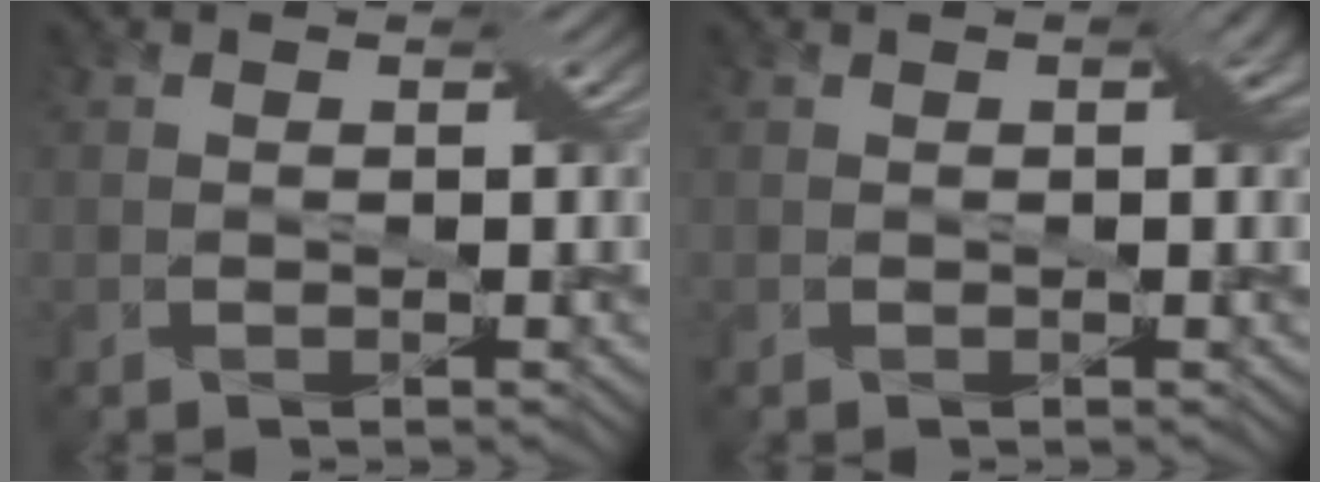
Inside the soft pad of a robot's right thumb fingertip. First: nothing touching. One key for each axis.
{"total": 2.0, "fx": 0.5, "fy": 0.4, "fz": 1.9, "tx": -0.027, "ty": 0.008, "tz": 0.006}